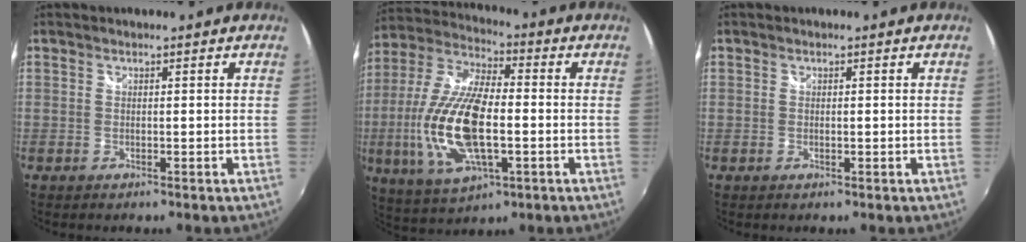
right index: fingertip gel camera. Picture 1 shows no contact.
{"total": 18.8, "force": [-3.2, 7.4, 17.0], "torque": [-0.354, -0.009, -0.056]}
{"total": 0.5, "force": [0.0, 0.3, 0.4], "torque": [-0.005, -0.001, 0.000]}